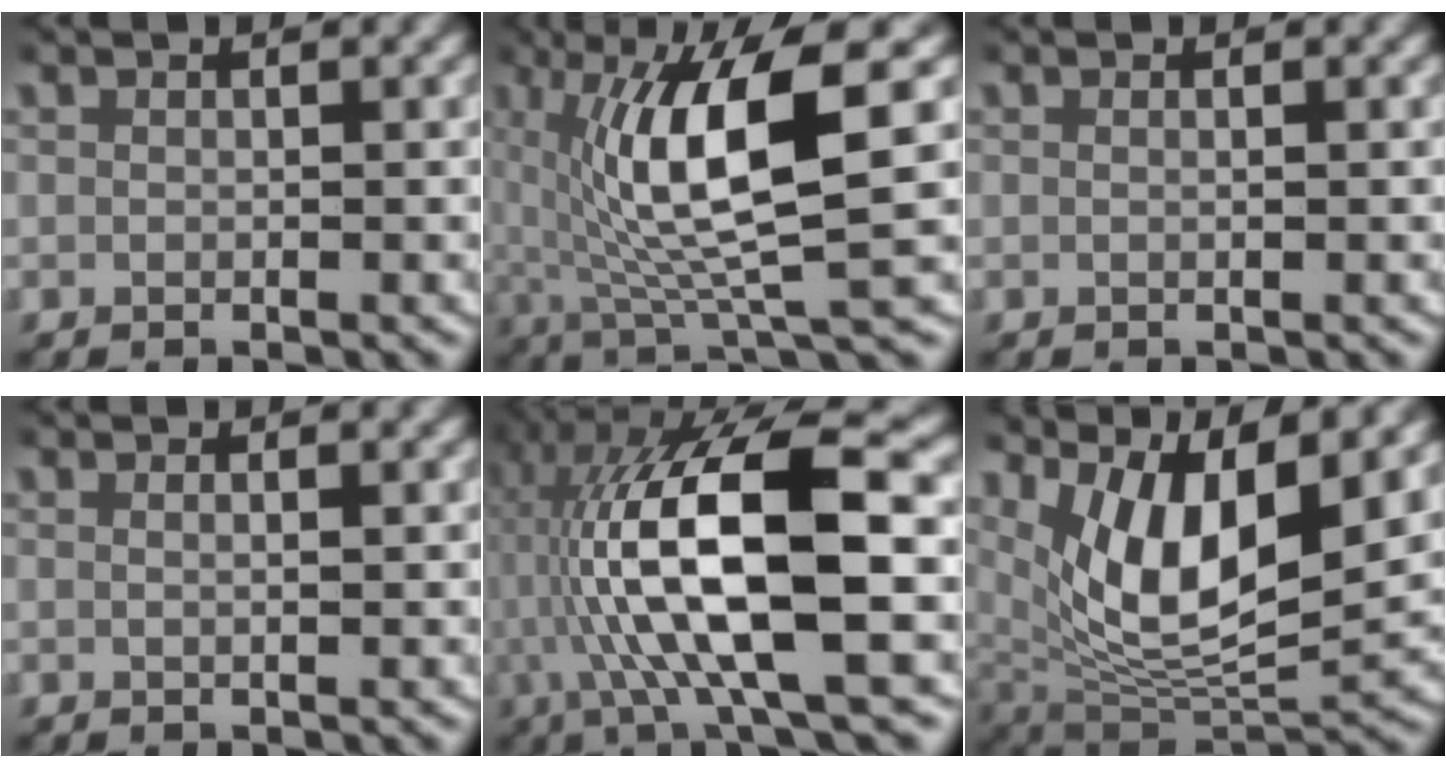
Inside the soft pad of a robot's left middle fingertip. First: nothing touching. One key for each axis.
{"total": 9.3, "fx": 0.8, "fy": 2.3, "fz": 9.0, "tx": -0.155, "ty": 0.007, "tz": 0.012}
{"total": 0.0}
{"total": 0.6, "fx": 0.1, "fy": -0.1, "fz": 0.5, "tx": -0.011, "ty": -0.003, "tz": 0.003}
{"total": 13.6, "fx": 1.1, "fy": 4.7, "fz": 12.7, "tx": -0.231, "ty": 0.008, "tz": 0.018}
{"total": 10.6, "fx": 2.6, "fy": 5.6, "fz": 8.6, "tx": -0.161, "ty": -0.008, "tz": 0.047}